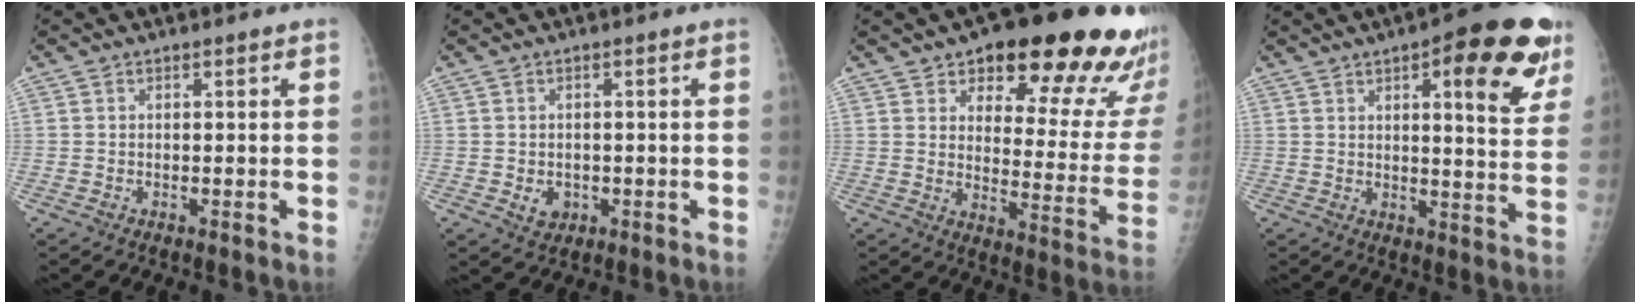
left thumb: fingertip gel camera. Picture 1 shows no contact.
{"total": 3.0, "force": [-0.6, 2.5, 1.5], "torque": [-0.011, 0.000, 0.001]}
{"total": 23.9, "force": [15.9, 8.2, 15.8], "torque": [-0.153, -0.079, 0.202]}
{"total": 18.1, "force": [9.1, 5.4, 14.7], "torque": [-0.146, -0.031, 0.110]}